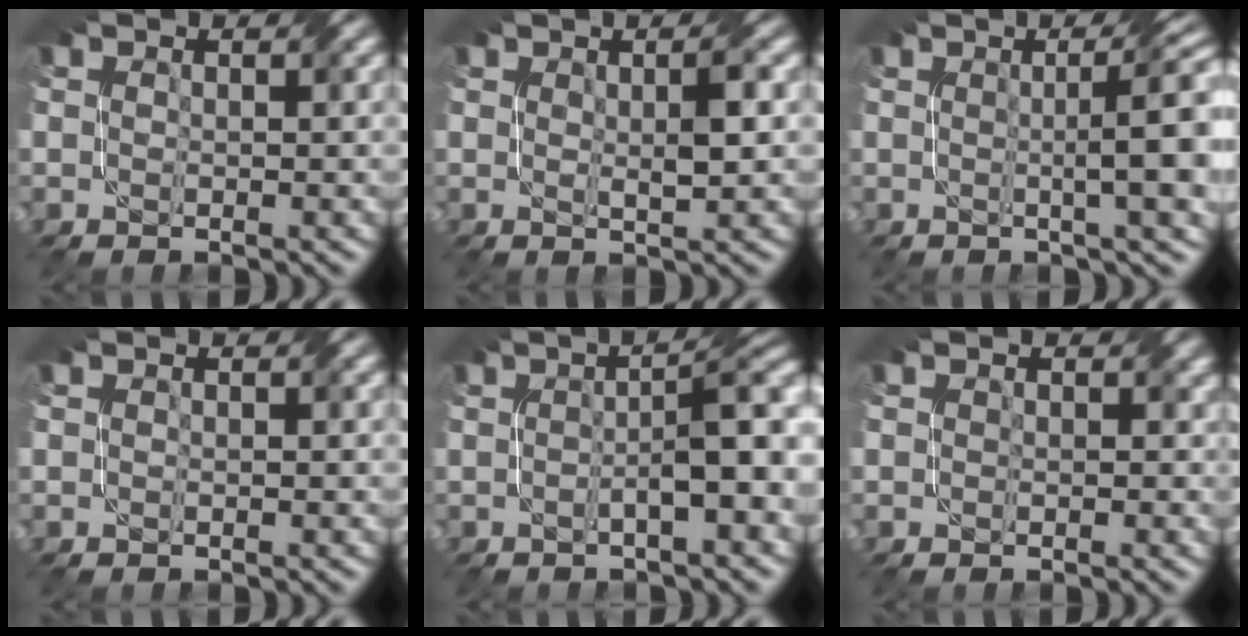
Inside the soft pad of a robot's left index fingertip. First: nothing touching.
{"total": 2.3, "force": [0.5, 0.3, 2.2], "torque": [-0.034, -0.001, 0.011]}
{"total": 7.8, "force": [0.9, 1.8, 7.5], "torque": [-0.076, 0.017, 0.010]}
{"total": 0.0}
{"total": 5.7, "force": [-0.3, 1.0, 5.6], "torque": [-0.074, 0.017, -0.008]}
{"total": 1.2, "force": [0.5, 0.9, 0.6], "torque": [-0.006, -0.001, 0.003]}